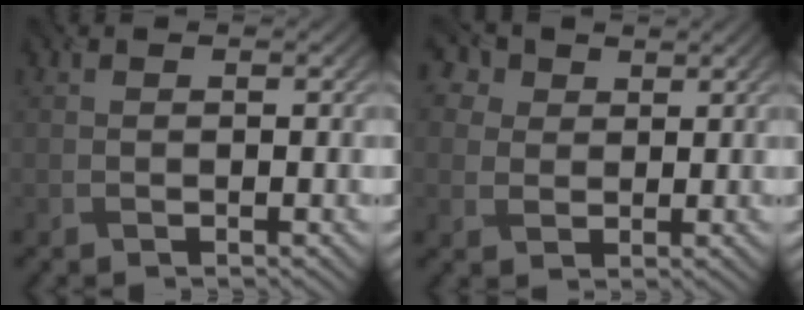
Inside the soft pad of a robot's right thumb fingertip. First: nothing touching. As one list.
[{"total": 6.8, "force": [3.8, 4.7, 3.2], "torque": [-0.127, 0.012, 0.070]}]